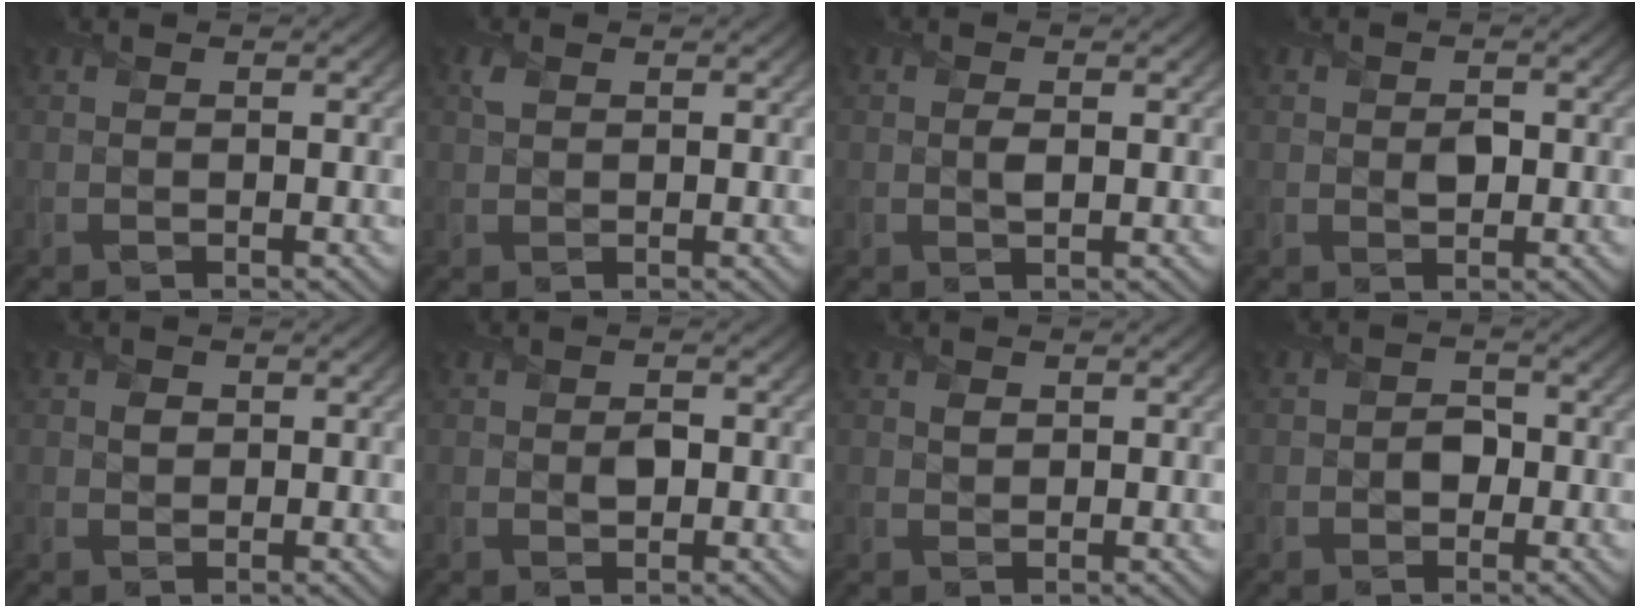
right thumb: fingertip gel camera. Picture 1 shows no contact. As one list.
[{"total": 0.9, "force": [0.6, 0.5, 0.4], "torque": [-0.014, 0.003, 0.009]}, {"total": 0.9, "force": [0.1, 0.4, 0.8], "torque": [-0.018, -0.002, 0.002]}, {"total": 1.5, "force": [0.0, 1.2, 1.0], "torque": [-0.018, -0.006, 0.001]}, {"total": 1.2, "force": [0.3, 1.0, 0.5], "torque": [-0.009, -0.002, 0.004]}, {"total": 1.5, "force": [-0.1, 1.1, 0.9], "torque": [-0.017, -0.004, -0.002]}, {"total": 1.0, "force": [0.5, 0.8, 0.4], "torque": [-0.010, -0.003, 0.011]}, {"total": 2.2, "force": [-0.6, 1.8, 1.1], "torque": [-0.010, -0.002, -0.017]}]